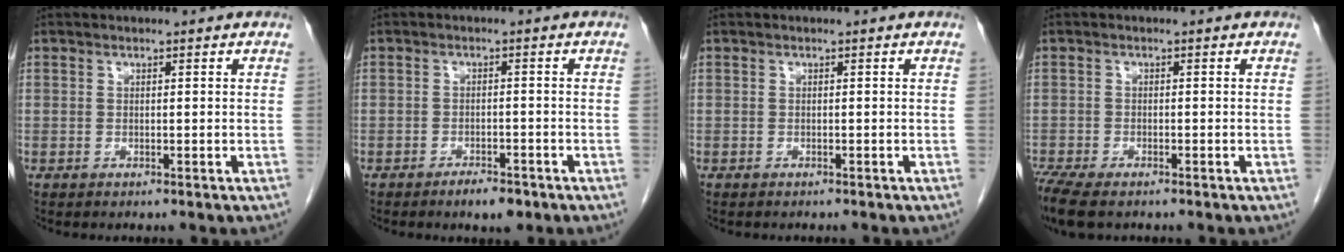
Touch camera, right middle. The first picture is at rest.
{"total": 3.4, "force": [-2.4, 1.2, 2.0], "torque": [-0.033, -0.001, -0.032]}
{"total": 1.2, "force": [-1.1, 0.4, 0.5], "torque": [-0.014, -0.002, -0.013]}
{"total": 7.1, "force": [-5.3, 2.4, 4.1], "torque": [-0.082, -0.017, -0.090]}